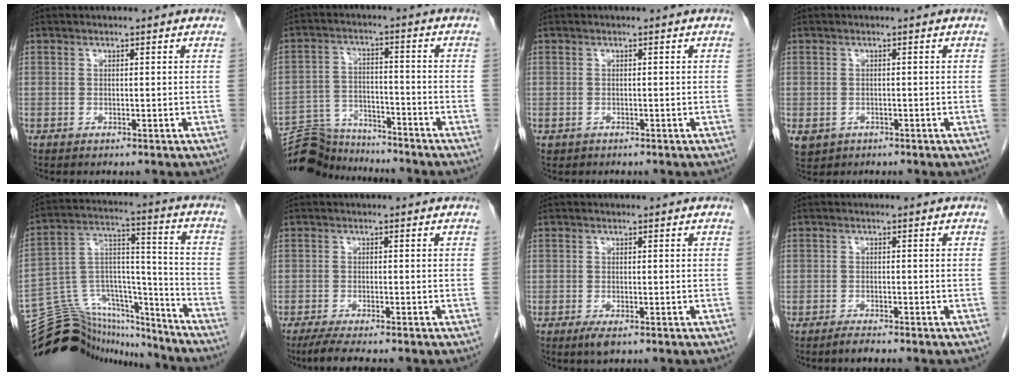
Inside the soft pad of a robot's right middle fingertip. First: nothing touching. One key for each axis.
{"total": 9.7, "fx": -9.5, "fy": 2.0, "fz": -0.1, "tx": -0.002, "ty": 0.023, "tz": -0.165}
{"total": 0.6, "fx": -0.3, "fy": 0.5, "fz": 0.0, "tx": -0.011, "ty": 0.002, "tz": -0.003}
{"total": 4.1, "fx": -2.0, "fy": 3.4, "fz": 1.1, "tx": -0.024, "ty": -0.002, "tz": -0.027}
{"total": 20.5, "fx": -19.0, "fy": 6.5, "fz": 4.2, "tx": -0.089, "ty": 0.065, "tz": -0.301}
{"total": 4.7, "fx": -3.8, "fy": 0.1, "fz": 2.8, "tx": -0.048, "ty": -0.011, "tz": -0.062}
{"total": 1.9, "fx": -1.1, "fy": 0.5, "fz": 1.4, "tx": -0.029, "ty": -0.005, "tz": -0.016}
{"total": 1.4, "fx": -1.3, "fy": 0.0, "fz": 0.6, "tx": -0.017, "ty": -0.005, "tz": -0.022}